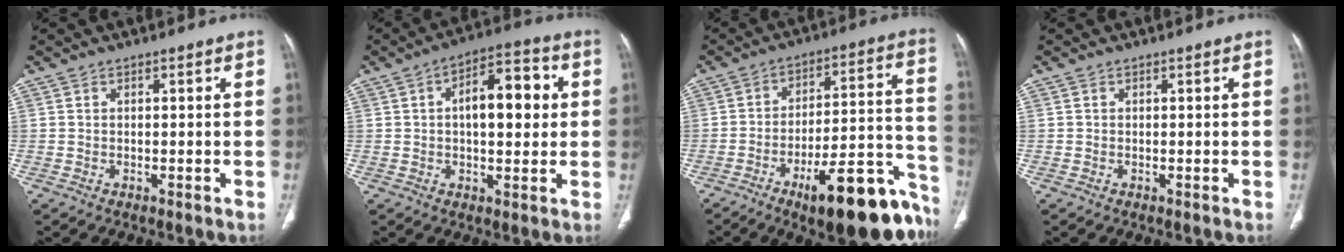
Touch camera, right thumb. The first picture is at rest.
{"total": 12.3, "force": [1.9, 5.9, 10.6], "torque": [-0.133, 0.020, 0.024]}
{"total": 22.9, "force": [-13.3, 7.1, 17.2], "torque": [-0.159, 0.097, -0.190]}
{"total": 0.0}